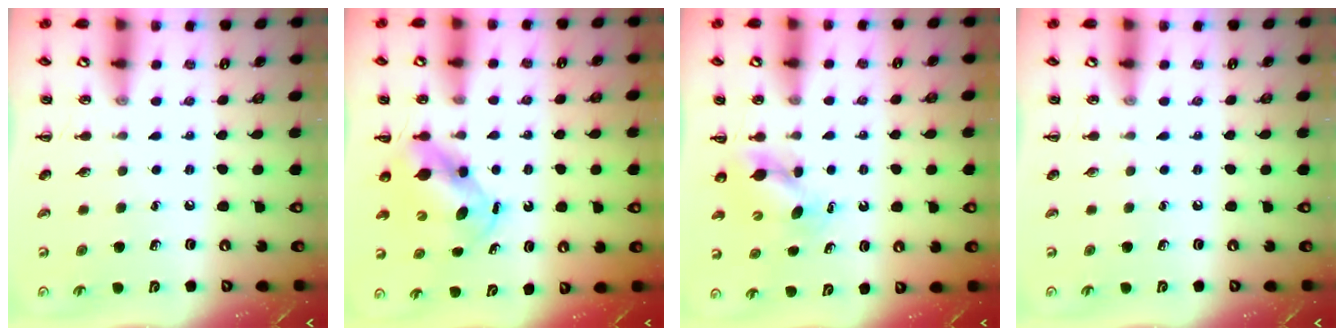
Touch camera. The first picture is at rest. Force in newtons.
{"total": 5.7, "press": 5.7, "slide": 1.0}
{"total": 4.3, "press": 4.3, "slide": 0.6}
{"total": 0.0}